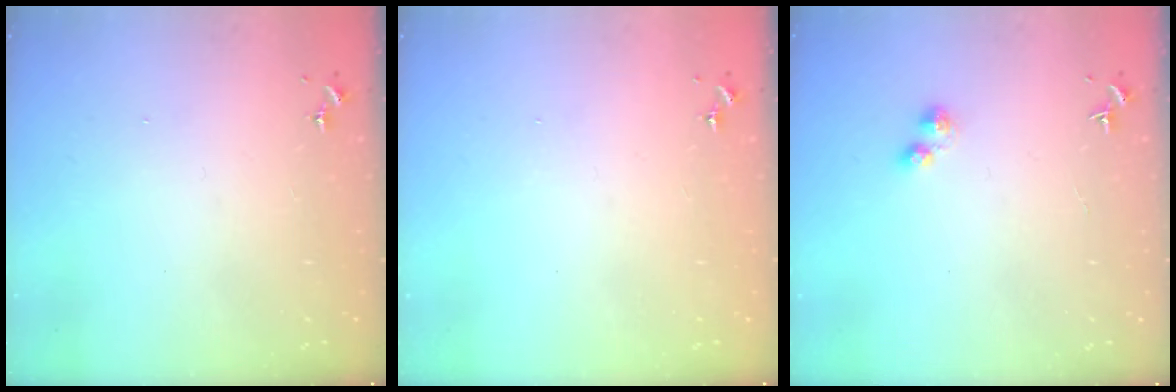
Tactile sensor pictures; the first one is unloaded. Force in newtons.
{"total": 0.0}
{"total": 2.5, "press": 2.5, "slide": 0.4}